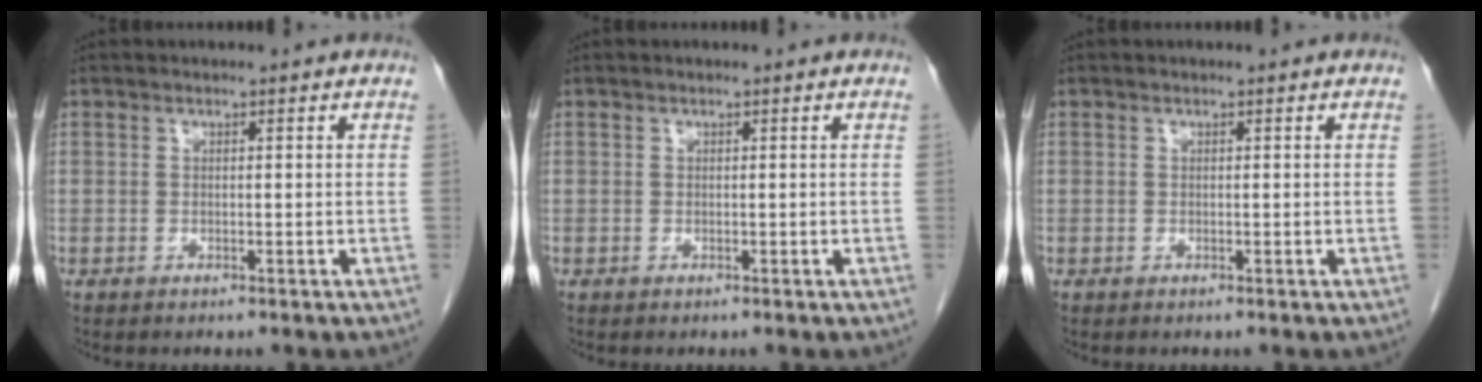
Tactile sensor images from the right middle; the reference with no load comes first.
{"total": 0.0}
{"total": 0.0}